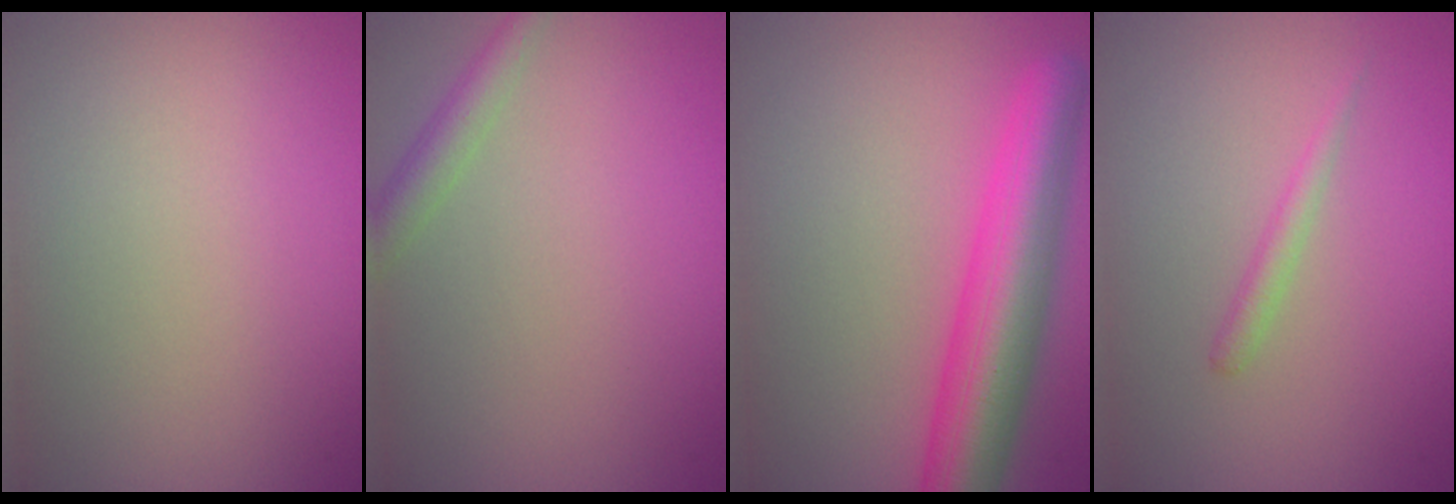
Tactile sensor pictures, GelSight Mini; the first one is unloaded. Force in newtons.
{"total": 2.3, "press": 2.3, "slide": 0.1}
{"total": 7.5, "press": 7.5, "slide": 0.3}
{"total": 1.2, "press": 1.1, "slide": 0.1}